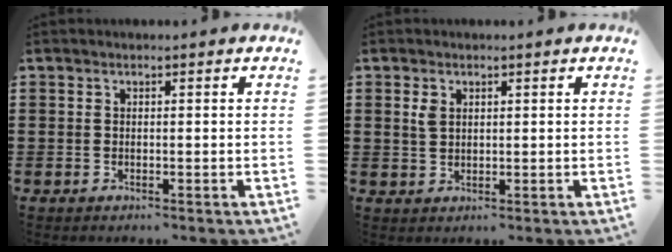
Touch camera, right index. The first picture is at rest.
{"total": 2.0, "force": [0.9, 1.3, 1.3], "torque": [-0.029, 0.004, 0.017]}